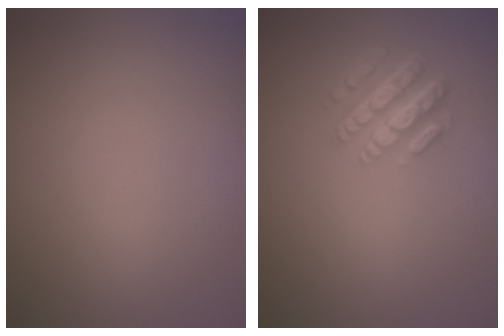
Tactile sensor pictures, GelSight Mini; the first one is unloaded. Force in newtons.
{"total": 4.3, "press": 3.2, "slide": 3.0}